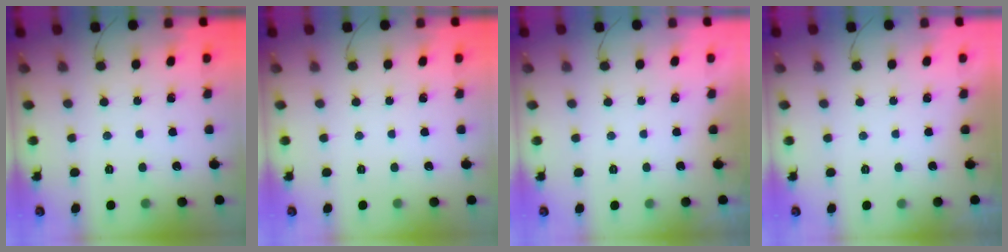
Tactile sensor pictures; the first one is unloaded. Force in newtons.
{"total": 0.0}
{"total": 0.0}
{"total": 0.0}